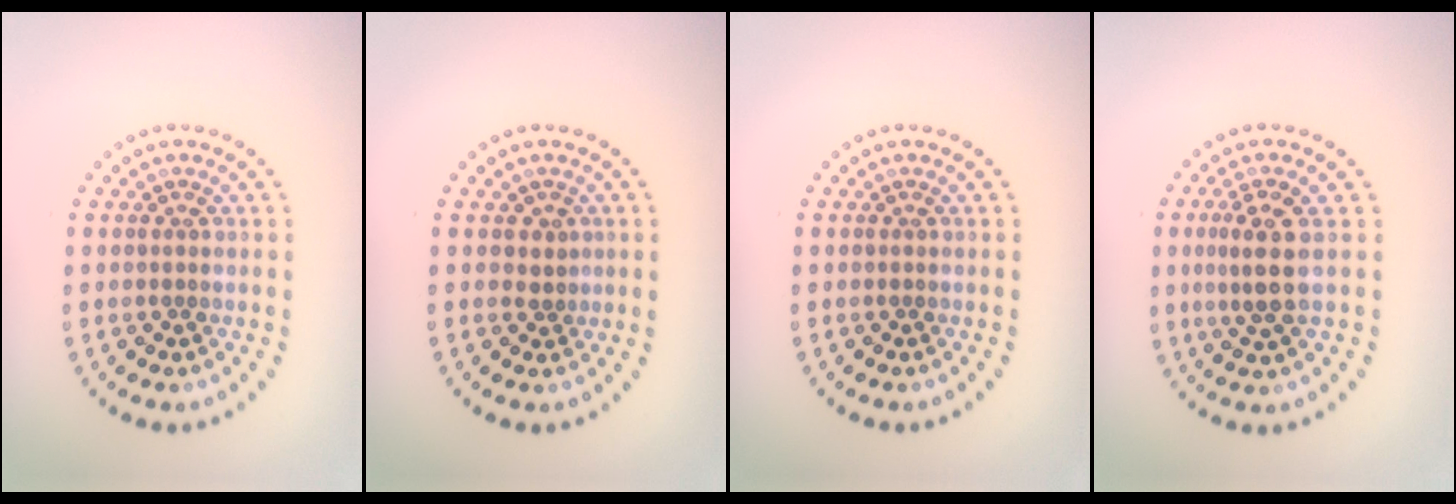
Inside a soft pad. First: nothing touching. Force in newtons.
{"total": 1.0, "press": 0.7, "slide": 0.7}
{"total": 0.0}
{"total": 3.0, "press": 2.7, "slide": 1.2}